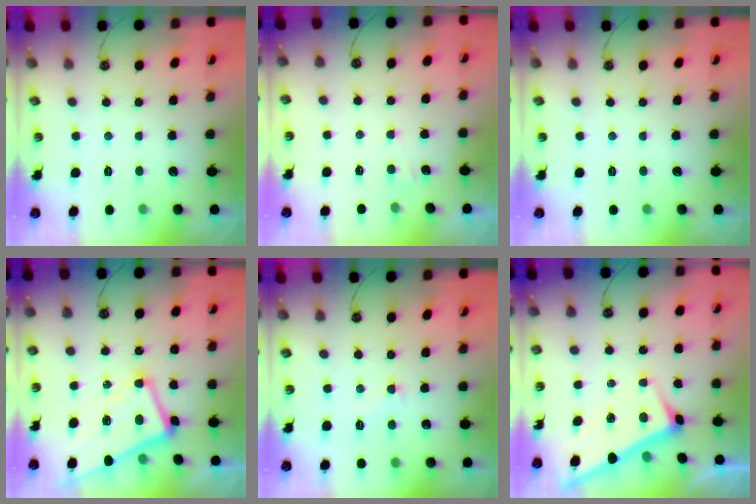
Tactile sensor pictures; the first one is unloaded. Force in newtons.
{"total": 3.5, "press": 3.5, "slide": 0.2}
{"total": 0.0}
{"total": 1.2, "press": 0.9, "slide": 0.9}
{"total": 3.9, "press": 3.6, "slide": 1.5}
{"total": 4.6, "press": 4.6, "slide": 0.1}